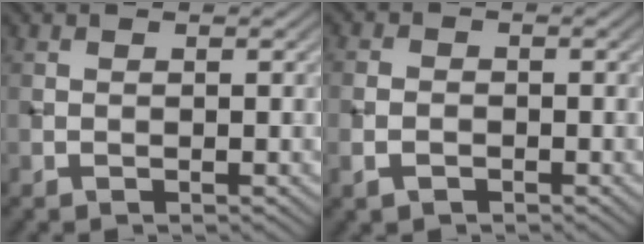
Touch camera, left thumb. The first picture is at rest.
{"total": 2.5, "force": [-1.2, 1.8, 1.4], "torque": [-0.030, -0.003, -0.029]}